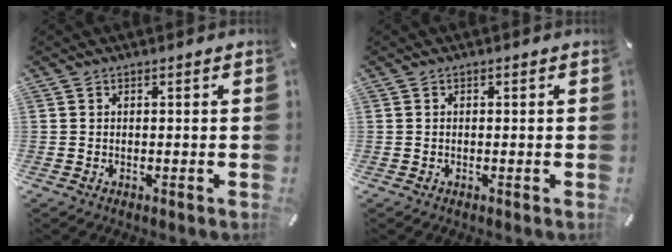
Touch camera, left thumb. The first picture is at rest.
{"total": 0.0}